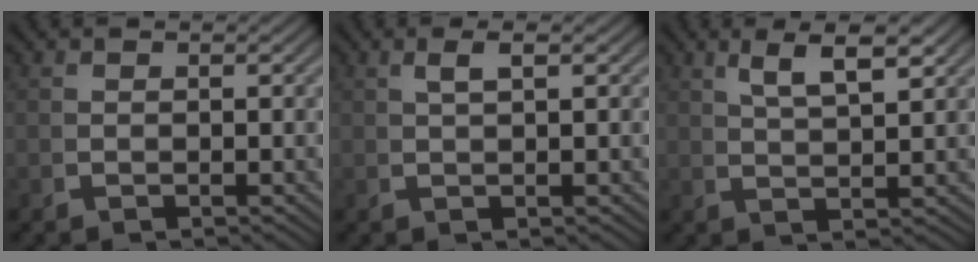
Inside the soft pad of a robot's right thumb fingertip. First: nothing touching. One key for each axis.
{"total": 1.5, "fx": 0.9, "fy": -0.1, "fz": 1.2, "tx": -0.019, "ty": 0.006, "tz": 0.021}
{"total": 4.5, "fx": 3.0, "fy": 0.6, "fz": 3.3, "tx": -0.045, "ty": 0.017, "tz": 0.057}